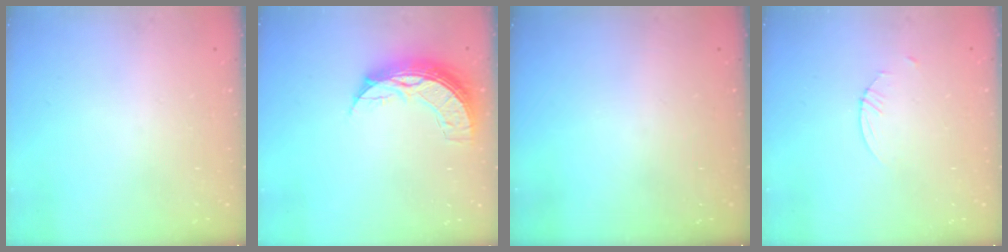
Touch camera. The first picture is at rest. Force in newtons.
{"total": 10.5, "press": 10.5, "slide": 0.8}
{"total": 0.0}
{"total": 1.6, "press": 1.5, "slide": 0.2}